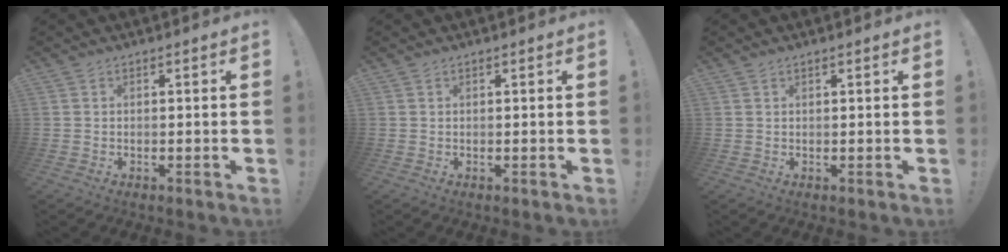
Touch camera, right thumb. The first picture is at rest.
{"total": 0.0}
{"total": 0.6, "force": [0.5, 0.0, 0.4], "torque": [-0.013, 0.003, 0.009]}